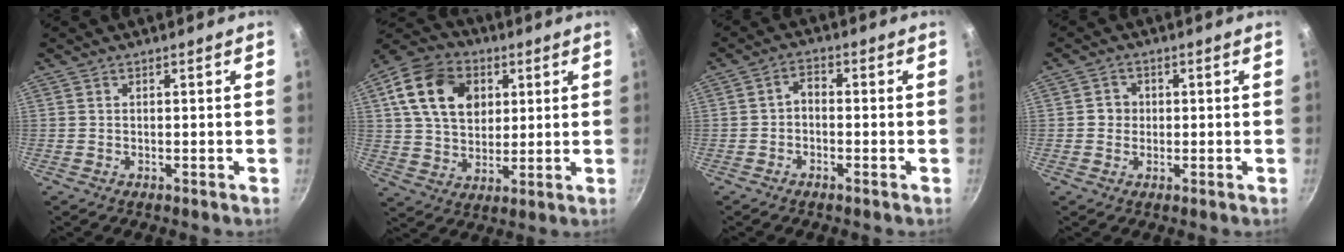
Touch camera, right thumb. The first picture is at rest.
{"total": 16.2, "force": [5.0, 12.0, 9.7], "torque": [-0.150, 0.001, 0.080]}
{"total": 2.7, "force": [-0.9, 1.5, 2.1], "torque": [-0.041, 0.020, -0.020]}
{"total": 2.7, "force": [0.0, 2.6, 0.8], "torque": [0.005, 0.005, -0.005]}